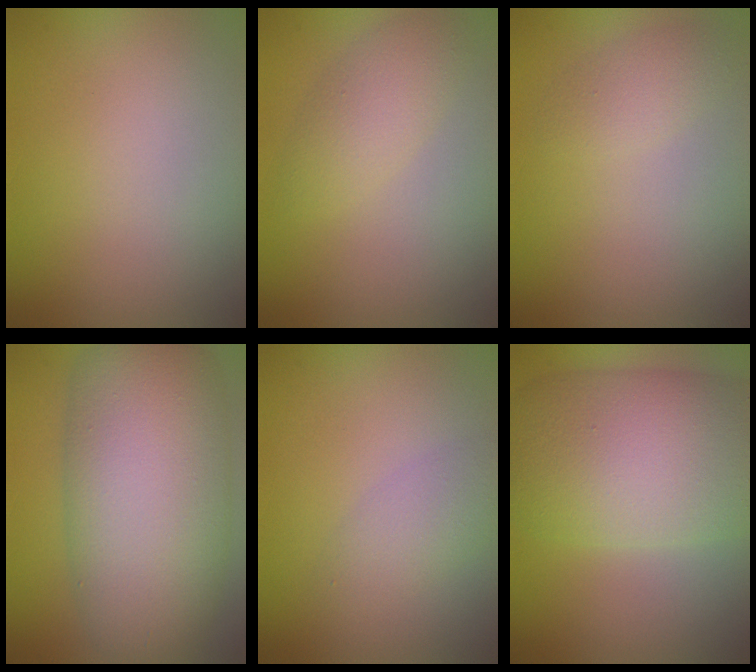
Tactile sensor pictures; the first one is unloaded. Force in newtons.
{"total": 2.5, "press": 2.5, "slide": 0.1}
{"total": 1.6, "press": 1.6, "slide": 0.1}
{"total": 12.0, "press": 12.0, "slide": 0.2}
{"total": 2.2, "press": 2.2, "slide": 0.2}
{"total": 11.5, "press": 11.5, "slide": 0.5}